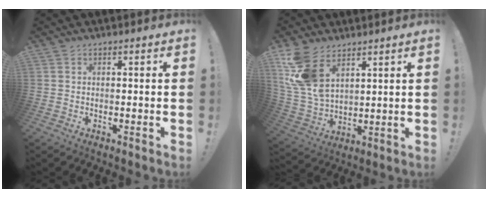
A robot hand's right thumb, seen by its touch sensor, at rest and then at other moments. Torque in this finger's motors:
{"motor_torque": [1.38, 2.63, 1.21, 0.85, 0.12]}